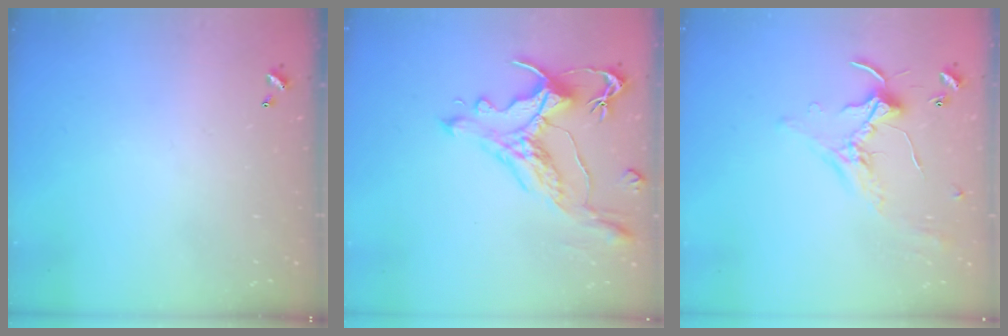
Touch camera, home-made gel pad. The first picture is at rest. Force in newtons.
{"total": 1.7, "press": 1.2, "slide": 1.1}
{"total": 0.8, "press": 0.7, "slide": 0.4}